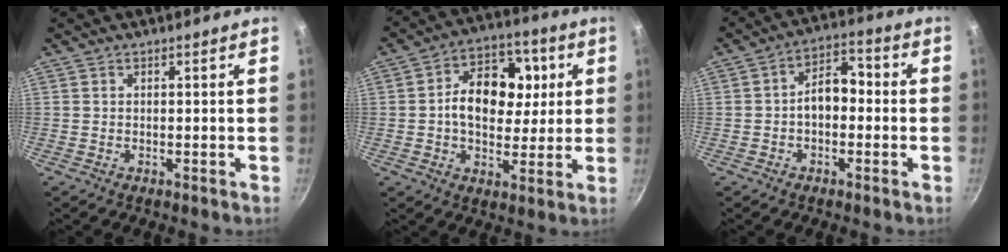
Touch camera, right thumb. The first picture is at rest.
{"total": 14.6, "force": [1.7, 10.1, 10.4], "torque": [-0.119, 0.018, 0.020]}
{"total": 7.4, "force": [-0.8, 4.8, 5.6], "torque": [-0.072, 0.031, -0.024]}